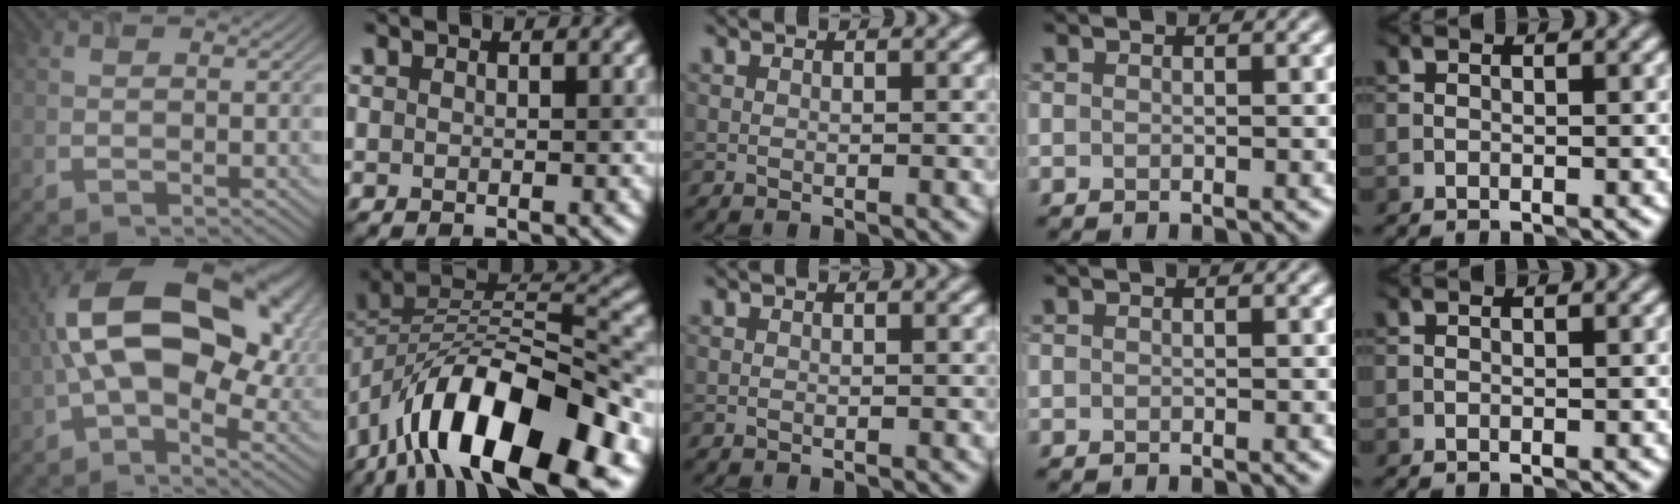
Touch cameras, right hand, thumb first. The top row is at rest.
{"thumb": {"total": 16.9, "force": [2.1, 9.6, 13.7], "torque": [-0.236, 0.005, 0.035]}, "index": {"total": 14.6, "force": [-7.5, 6.6, 10.6], "torque": [-0.169, 0.013, -0.135]}}